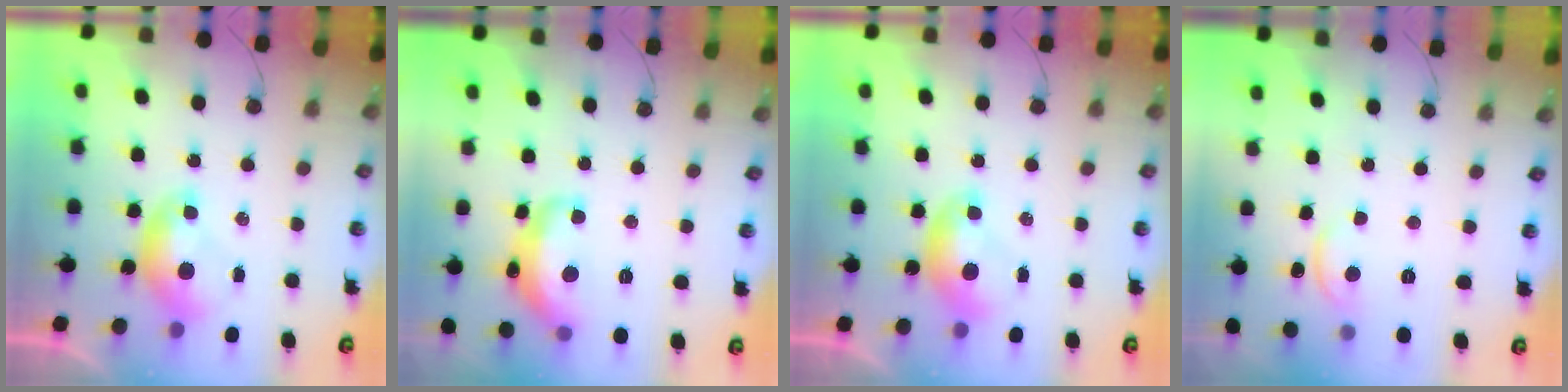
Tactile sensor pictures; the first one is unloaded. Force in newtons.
{"total": 7.3, "press": 7.3, "slide": 0.7}
{"total": 0.0}
{"total": 0.9, "press": 0.6, "slide": 0.6}